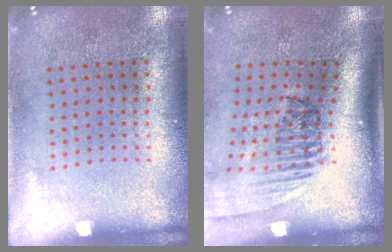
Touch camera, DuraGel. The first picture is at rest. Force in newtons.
{"total": 2.4, "press": 1.5, "slide": 1.8}